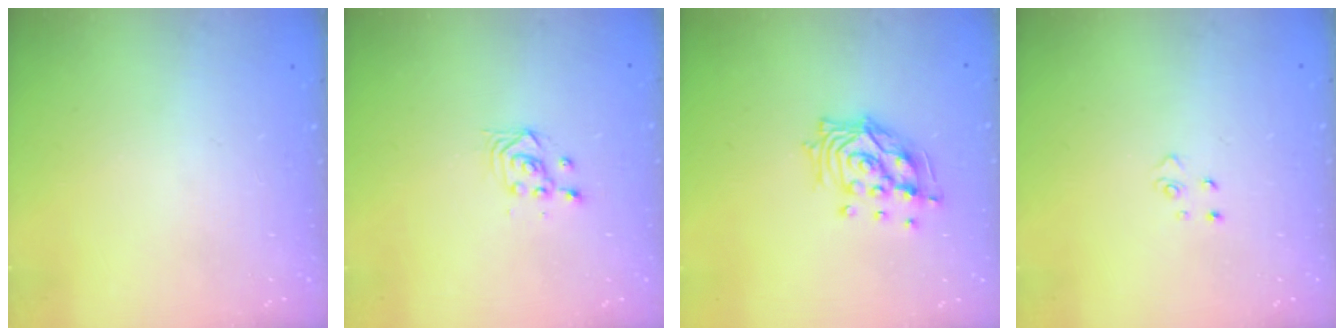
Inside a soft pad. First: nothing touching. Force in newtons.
{"total": 3.3, "press": 3.3, "slide": 0.4}
{"total": 12.8, "press": 12.7, "slide": 1.6}
{"total": 2.6, "press": 2.6, "slide": 0.3}